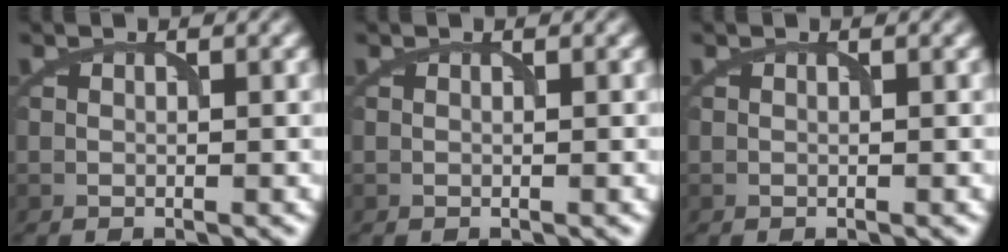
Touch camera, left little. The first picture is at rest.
{"total": 0.0}
{"total": 0.0}